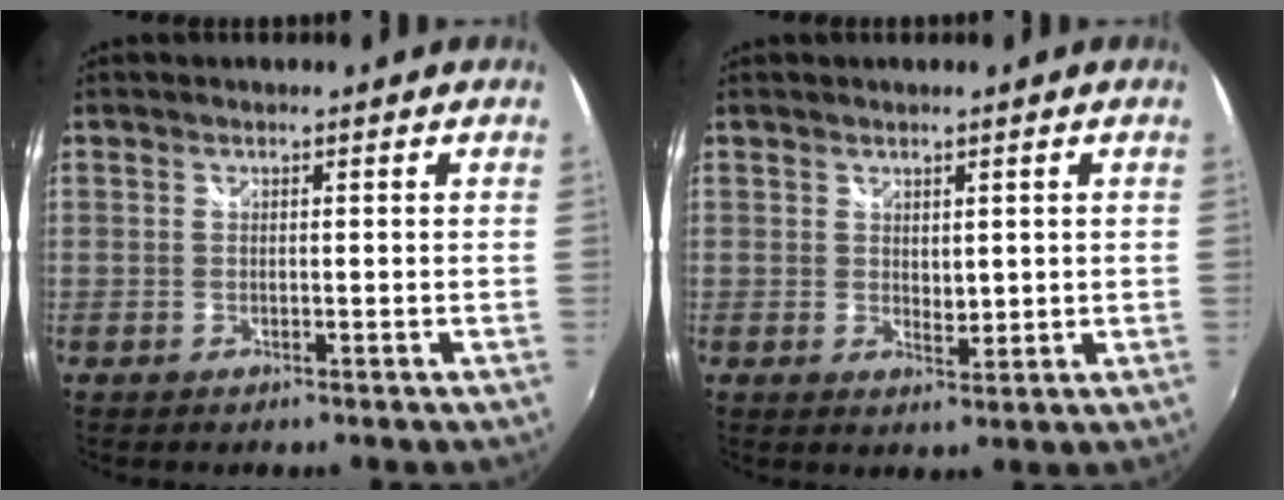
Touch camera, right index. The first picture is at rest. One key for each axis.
{"total": 2.4, "fx": 0.9, "fy": 1.5, "fz": 1.7, "tx": -0.024, "ty": -0.003, "tz": 0.017}